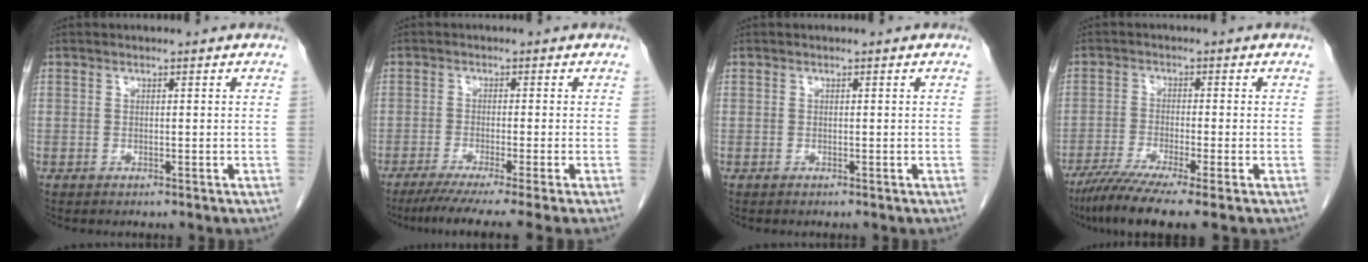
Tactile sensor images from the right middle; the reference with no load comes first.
{"total": 10.2, "force": [-8.1, -1.5, 6.0], "torque": [-0.074, -0.031, -0.124]}
{"total": 0.0}
{"total": 8.4, "force": [-6.0, -0.5, 5.9], "torque": [-0.101, -0.024, -0.101]}